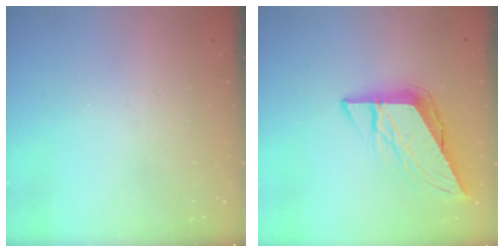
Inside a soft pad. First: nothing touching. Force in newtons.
{"total": 12.1, "press": 12.0, "slide": 1.3}